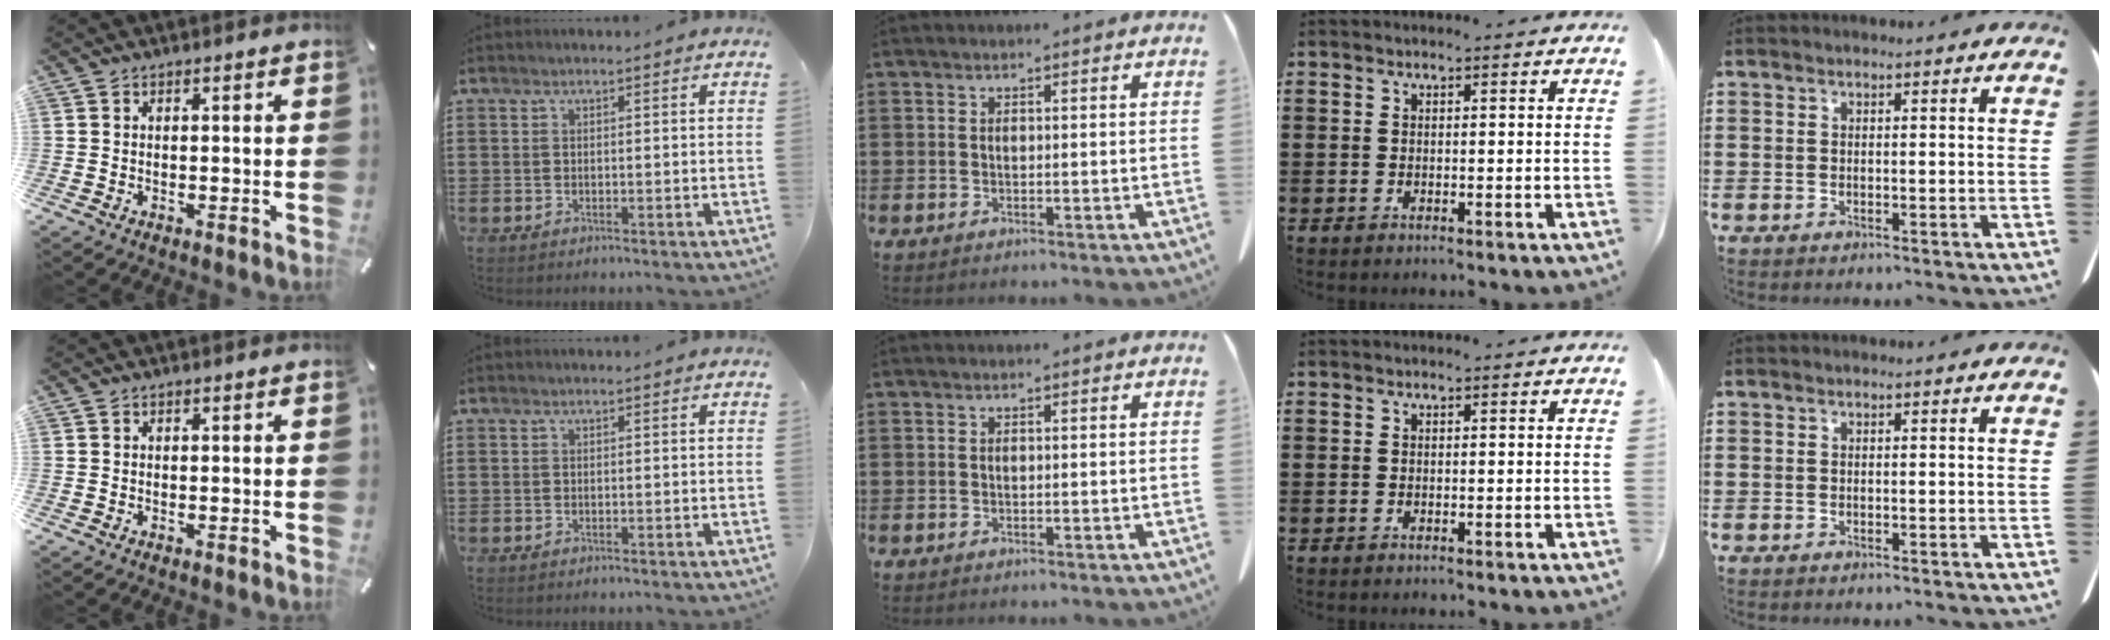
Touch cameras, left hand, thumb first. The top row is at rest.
{}